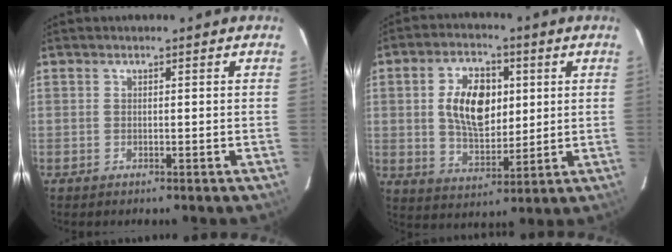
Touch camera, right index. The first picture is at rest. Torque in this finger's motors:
{"motor_torque": [0.71, -0.19, 0.41, 0.13]}